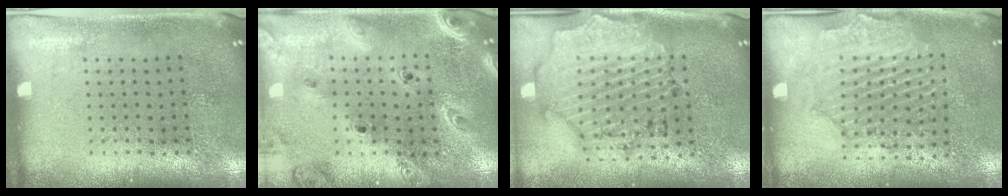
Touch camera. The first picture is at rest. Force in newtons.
{"total": 2.7, "press": 2.3, "slide": 1.4}
{"total": 1.7, "press": 1.7, "slide": 0.3}
{"total": 1.9, "press": 1.9, "slide": 0.4}